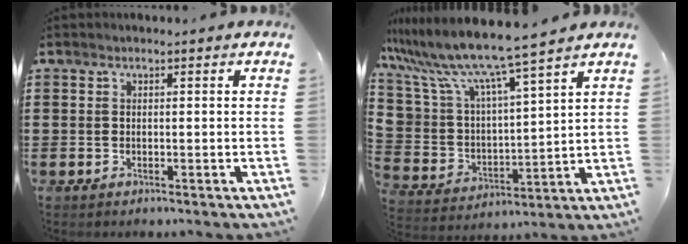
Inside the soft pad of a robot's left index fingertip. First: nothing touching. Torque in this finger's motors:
{"motor_torque": [2.14, 0.00, 1.05, 0.21]}